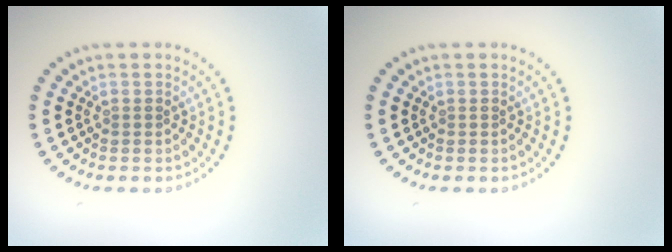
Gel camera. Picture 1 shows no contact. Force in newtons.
{"total": 0.0}